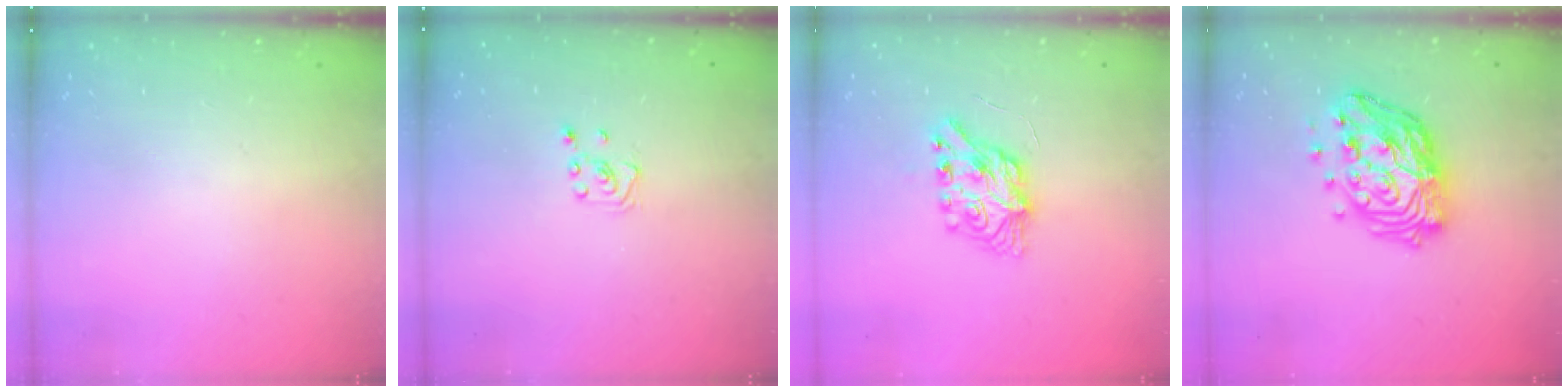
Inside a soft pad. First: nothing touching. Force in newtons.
{"total": 3.0, "press": 2.9, "slide": 0.3}
{"total": 8.3, "press": 8.2, "slide": 0.4}
{"total": 17.1, "press": 17.0, "slide": 1.9}